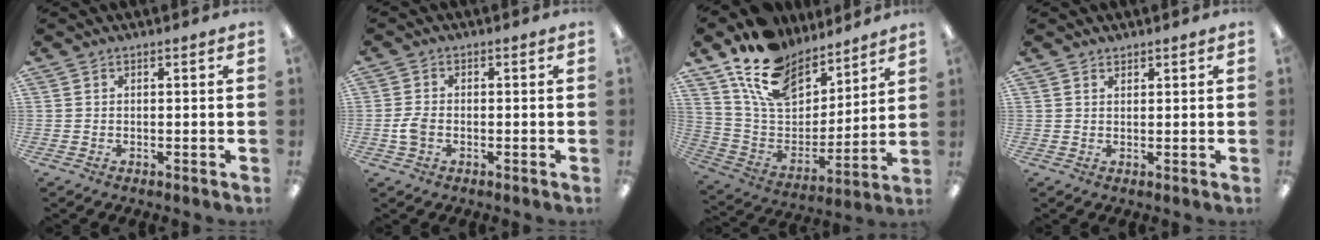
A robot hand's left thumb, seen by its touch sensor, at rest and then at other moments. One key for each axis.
{"total": 3.6, "fx": -0.9, "fy": 2.4, "fz": 2.5, "tx": -0.056, "ty": 0.002, "tz": -0.018}
{"total": 16.8, "fx": 12.6, "fy": 8.9, "fz": 6.6, "tx": -0.144, "ty": -0.075, "tz": 0.235}
{"total": 1.1, "fx": 1.0, "fy": 0.4, "fz": 0.0, "tx": 0.001, "ty": -0.001, "tz": 0.020}